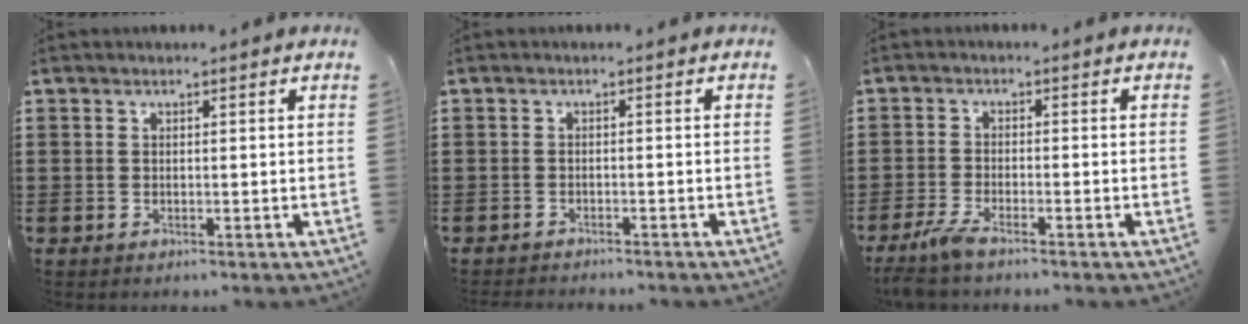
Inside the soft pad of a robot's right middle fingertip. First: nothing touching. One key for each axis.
{"total": 1.1, "fx": -1.1, "fy": 0.0, "fz": 0.0, "tx": -0.003, "ty": 0.002, "tz": -0.022}
{"total": 3.1, "fx": -2.4, "fy": 0.1, "fz": 1.9, "tx": -0.062, "ty": -0.013, "tz": -0.053}